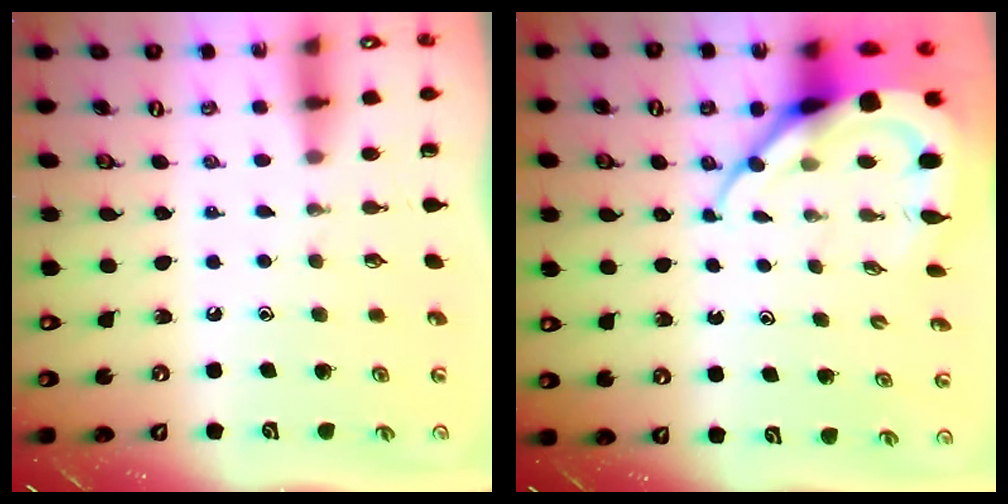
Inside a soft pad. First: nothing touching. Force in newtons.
{"total": 10.9, "press": 10.8, "slide": 1.4}